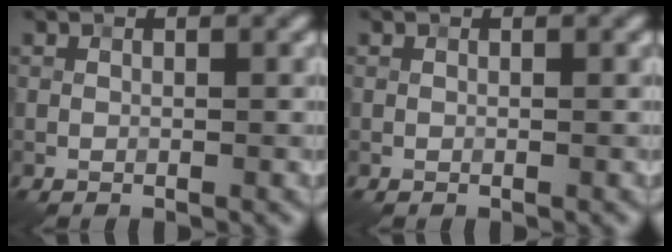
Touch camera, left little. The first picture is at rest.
{"total": 0.0}